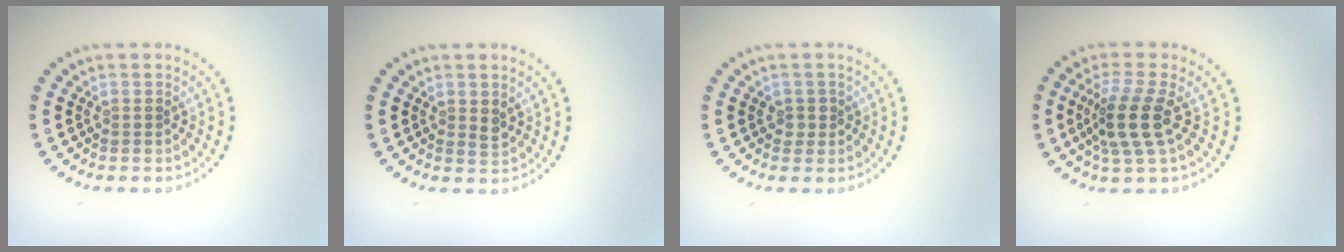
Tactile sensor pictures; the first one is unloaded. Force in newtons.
{"total": 1.0, "press": 1.0, "slide": 0.3}
{"total": 0.8, "press": 0.8, "slide": 0.3}
{"total": 4.0, "press": 3.1, "slide": 2.5}